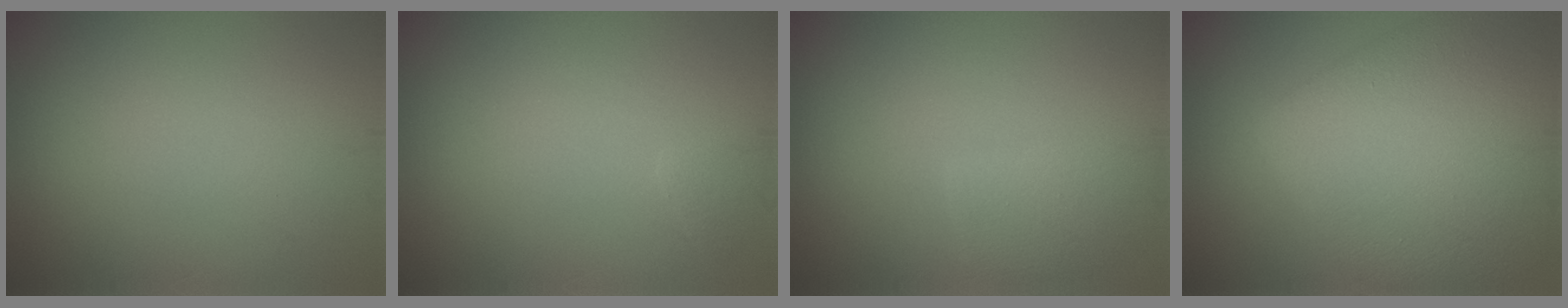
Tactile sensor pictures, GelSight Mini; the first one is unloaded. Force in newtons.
{"total": 0.8, "press": 0.8, "slide": 0.0}
{"total": 2.8, "press": 2.8, "slide": 0.3}
{"total": 11.2, "press": 11.2, "slide": 0.4}